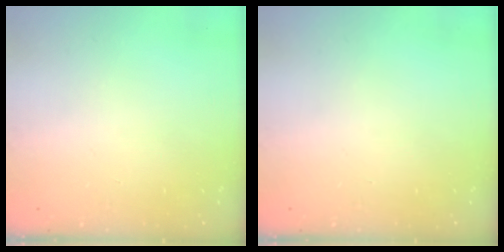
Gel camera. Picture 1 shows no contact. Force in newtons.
{"total": 0.0}